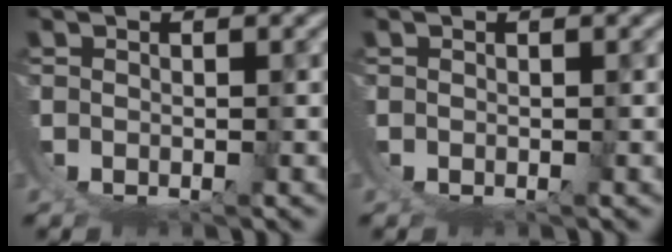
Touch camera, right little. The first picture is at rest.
{"total": 0.0}